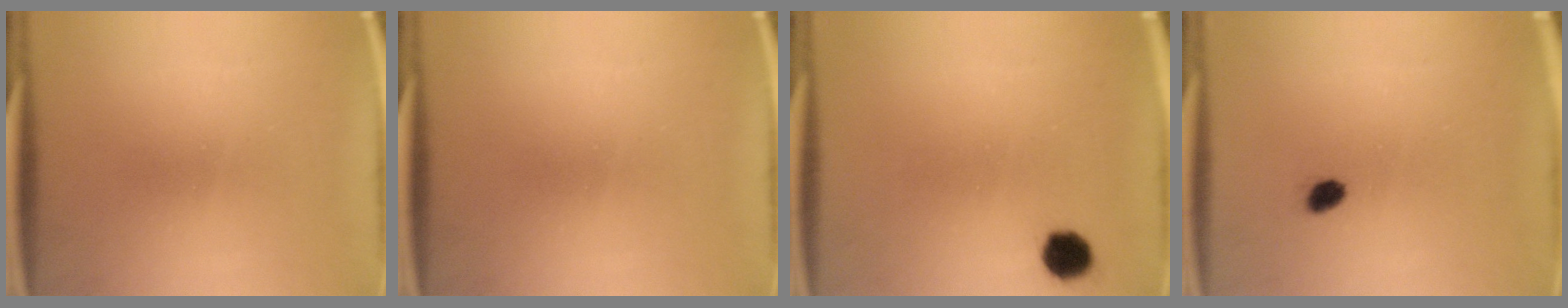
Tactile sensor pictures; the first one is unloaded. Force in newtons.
{"total": 0.0}
{"total": 4.3}
{"total": 2.0}